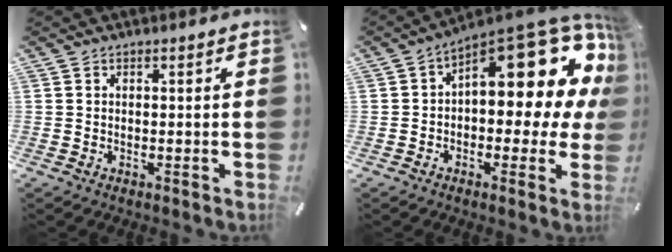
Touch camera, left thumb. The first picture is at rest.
{"total": 17.0, "force": [8.3, 7.6, 12.7], "torque": [-0.154, -0.082, 0.133]}